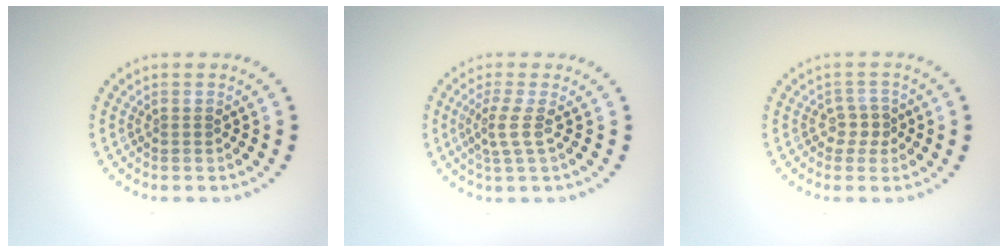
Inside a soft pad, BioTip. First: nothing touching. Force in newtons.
{"total": 2.1, "press": 1.5, "slide": 1.5}
{"total": 1.9, "press": 1.5, "slide": 1.2}